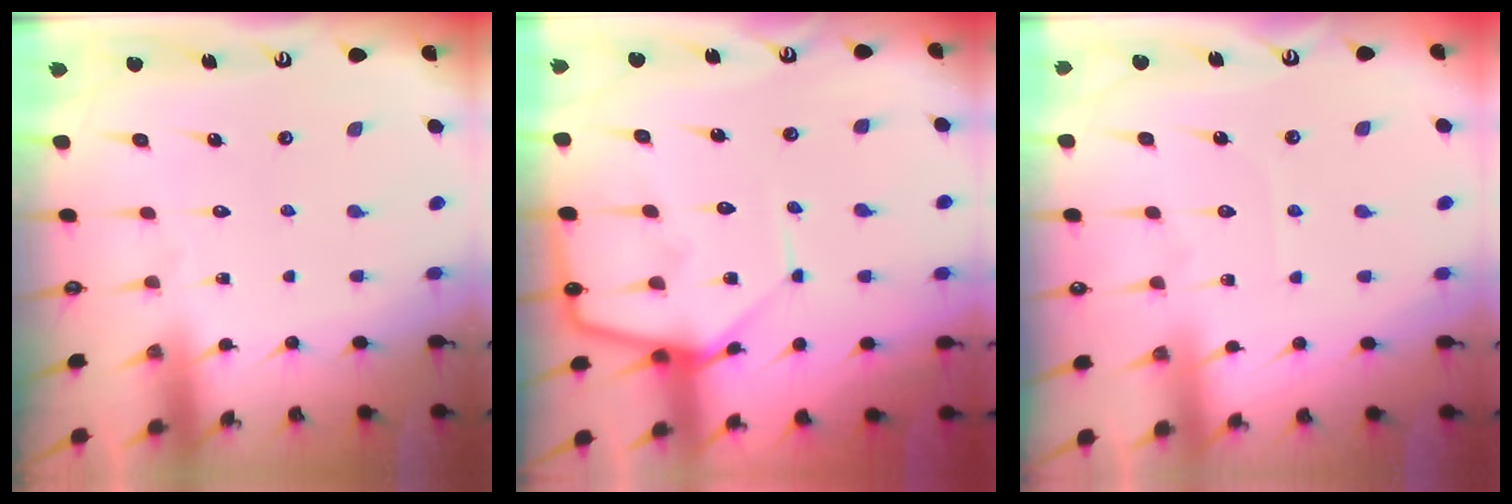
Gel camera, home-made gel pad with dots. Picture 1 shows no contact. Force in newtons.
{"total": 11.2, "press": 11.1, "slide": 1.1}
{"total": 3.6, "press": 3.6, "slide": 0.4}